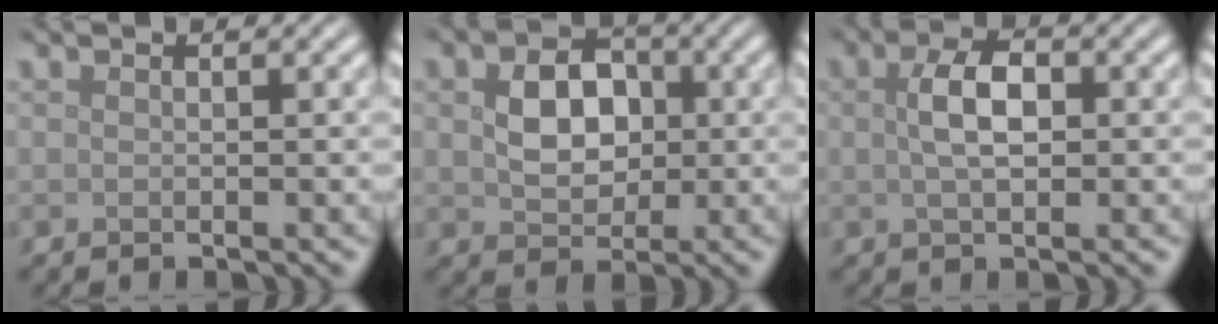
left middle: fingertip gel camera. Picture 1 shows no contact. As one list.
[{"total": 4.6, "force": [0.5, 3.5, 3.0], "torque": [-0.063, 0.000, 0.004]}, {"total": 3.5, "force": [0.4, 1.7, 3.1], "torque": [-0.063, 0.005, 0.005]}]